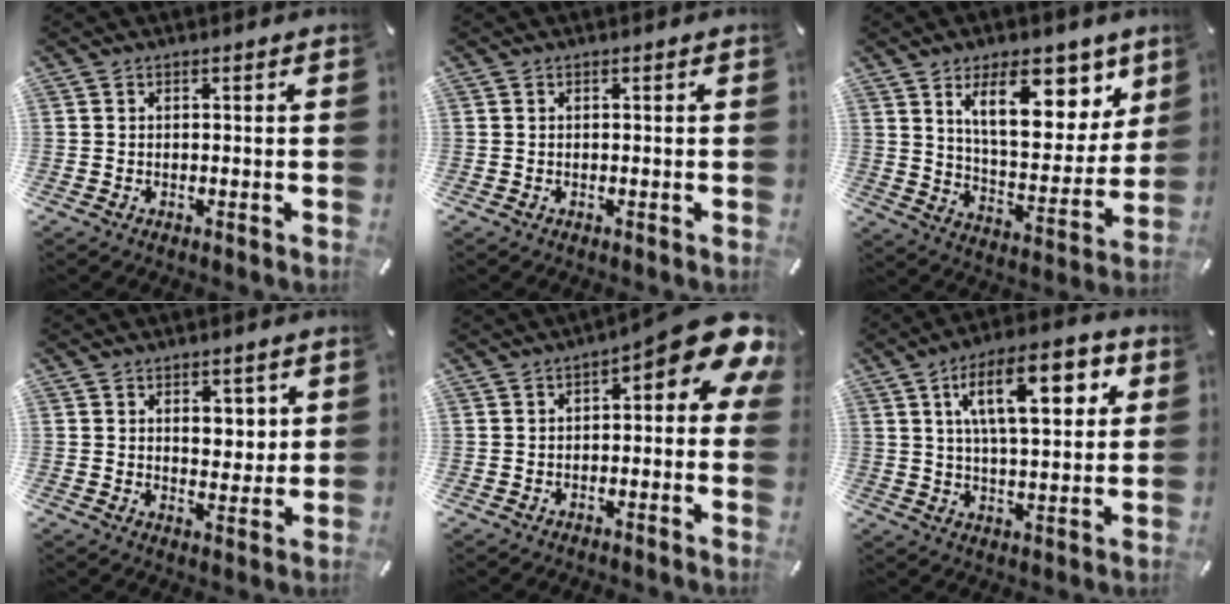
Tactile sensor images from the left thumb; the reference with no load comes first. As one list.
[{"total": 0.0}, {"total": 18.2, "force": [10.1, 8.9, 12.3], "torque": [-0.175, -0.046, 0.167]}, {"total": 4.9, "force": [2.1, 3.5, 2.7], "torque": [-0.023, -0.008, 0.031]}, {"total": 10.2, "force": [3.9, 3.5, 8.8], "torque": [-0.117, -0.036, 0.066]}, {"total": 16.6, "force": [6.4, 7.0, 13.6], "torque": [-0.211, 0.000, 0.099]}]